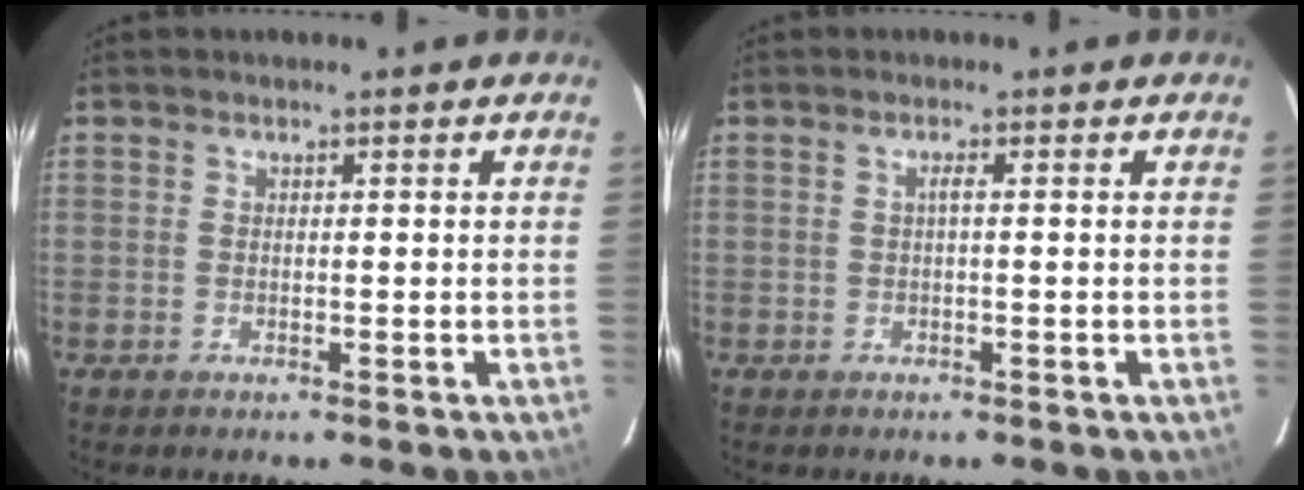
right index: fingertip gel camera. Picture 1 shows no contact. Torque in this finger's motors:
{"motor_torque": [0.19, -0.06, 0.12, 0.03]}